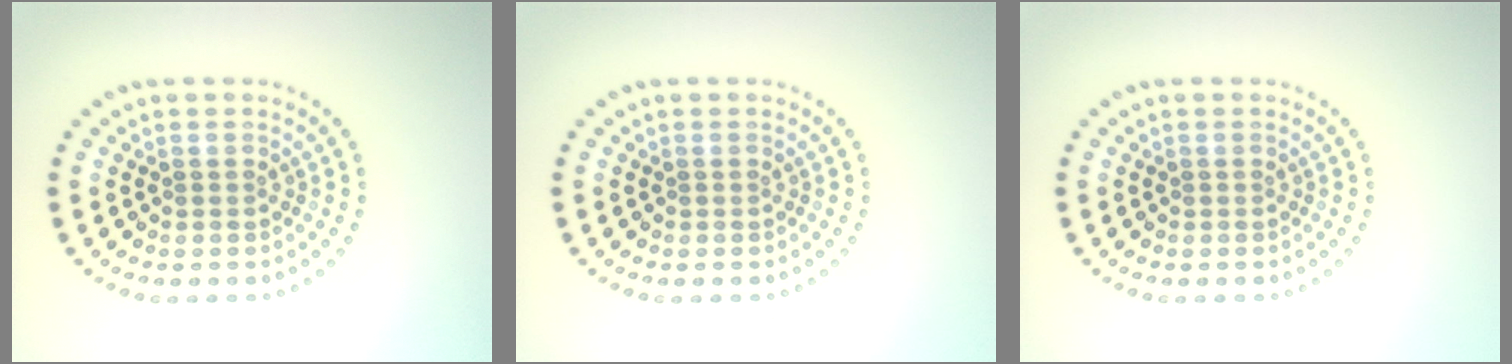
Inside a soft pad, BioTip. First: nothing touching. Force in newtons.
{"total": 0.0}
{"total": 0.0}